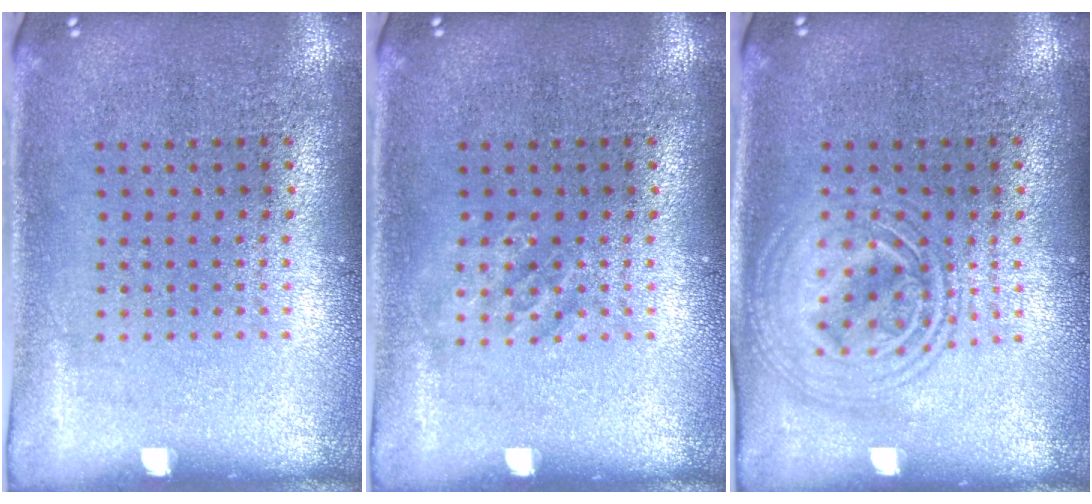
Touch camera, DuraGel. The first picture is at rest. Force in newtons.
{"total": 1.0, "press": 1.0, "slide": 0.2}
{"total": 2.9, "press": 2.9, "slide": 0.4}